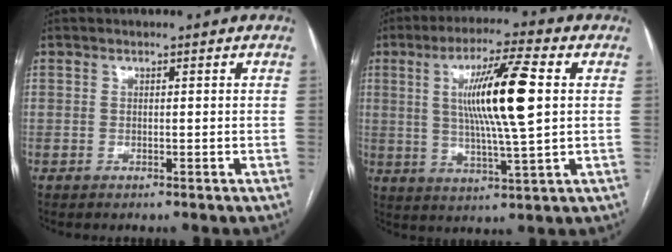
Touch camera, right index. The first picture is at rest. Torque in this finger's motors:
{"motor_torque": [1.02, -0.10, 0.78, 0.21]}